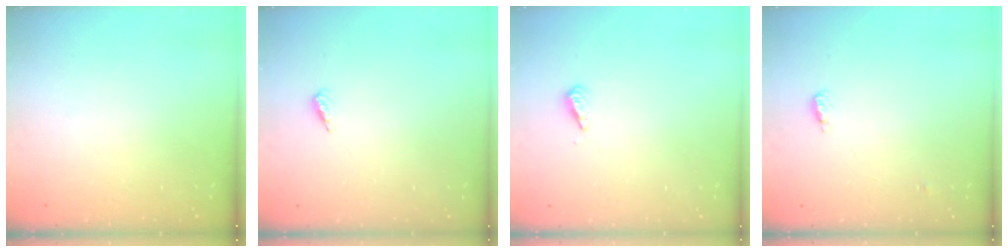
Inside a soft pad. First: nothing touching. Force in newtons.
{"total": 2.6, "press": 2.2, "slide": 1.3}
{"total": 4.2, "press": 4.1, "slide": 1.0}
{"total": 4.0, "press": 3.8, "slide": 1.1}